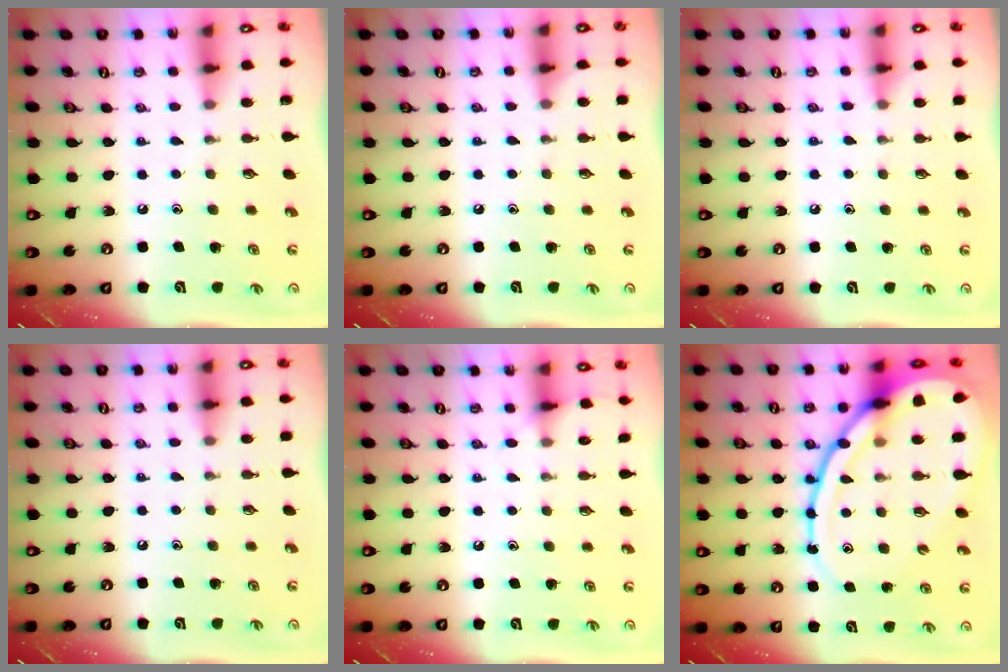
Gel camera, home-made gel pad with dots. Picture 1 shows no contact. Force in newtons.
{"total": 3.2, "press": 3.2, "slide": 0.5}
{"total": 5.0, "press": 5.0, "slide": 0.7}
{"total": 3.4, "press": 3.4, "slide": 0.5}
{"total": 4.8, "press": 4.8, "slide": 0.5}
{"total": 21.5, "press": 21.4, "slide": 2.1}